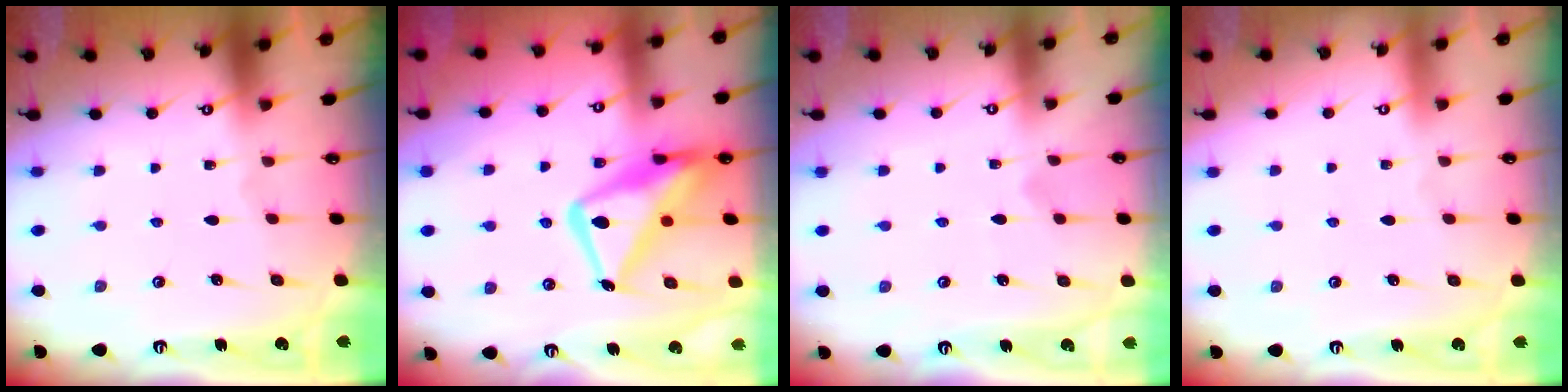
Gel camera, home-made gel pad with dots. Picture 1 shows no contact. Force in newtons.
{"total": 17.4, "press": 17.4, "slide": 1.8}
{"total": 6.7, "press": 6.7, "slide": 0.4}
{"total": 3.9, "press": 3.9, "slide": 0.1}